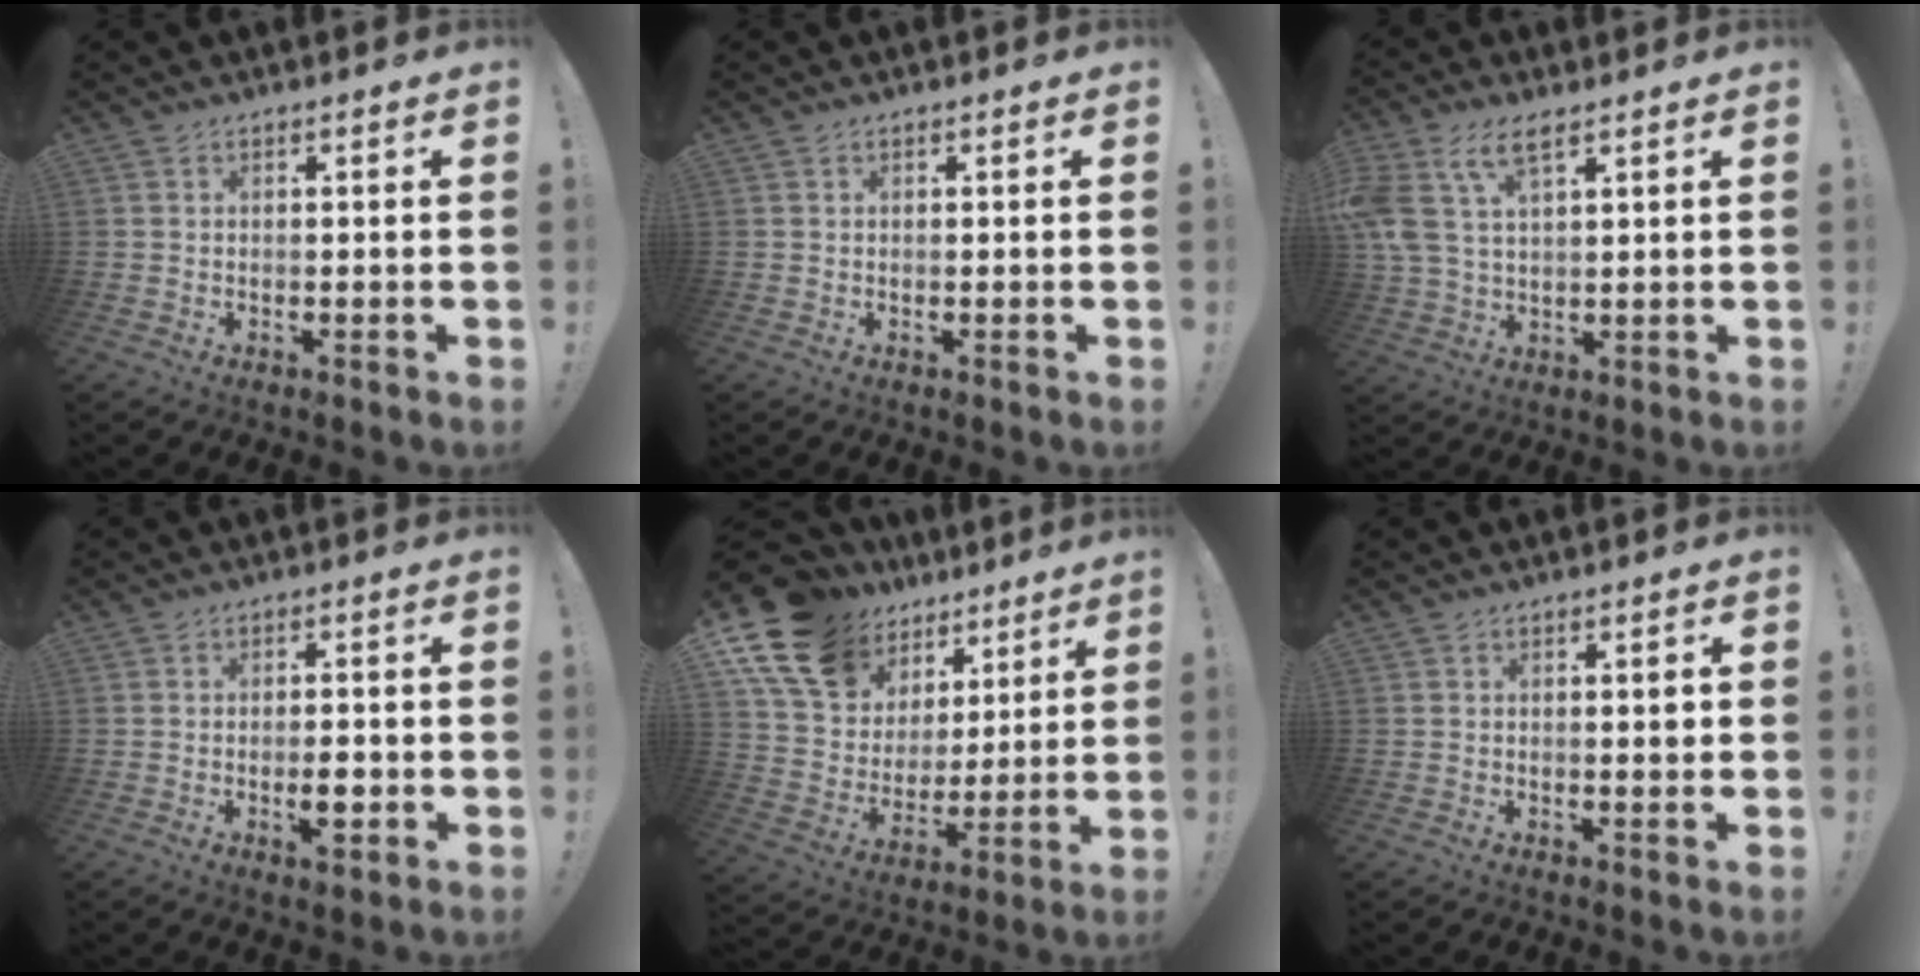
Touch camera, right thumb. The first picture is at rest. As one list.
[{"total": 0.0}, {"total": 10.6, "force": [5.7, 4.7, 7.6], "torque": [-0.157, -0.014, 0.108]}, {"total": 4.9, "force": [-1.8, 1.7, 4.3], "torque": [-0.057, 0.005, -0.029]}, {"total": 18.5, "force": [11.6, 12.1, 7.8], "torque": [-0.136, -0.073, 0.233]}, {"total": 1.4, "force": [0.0, 0.3, 1.4], "torque": [-0.020, 0.001, -0.003]}]